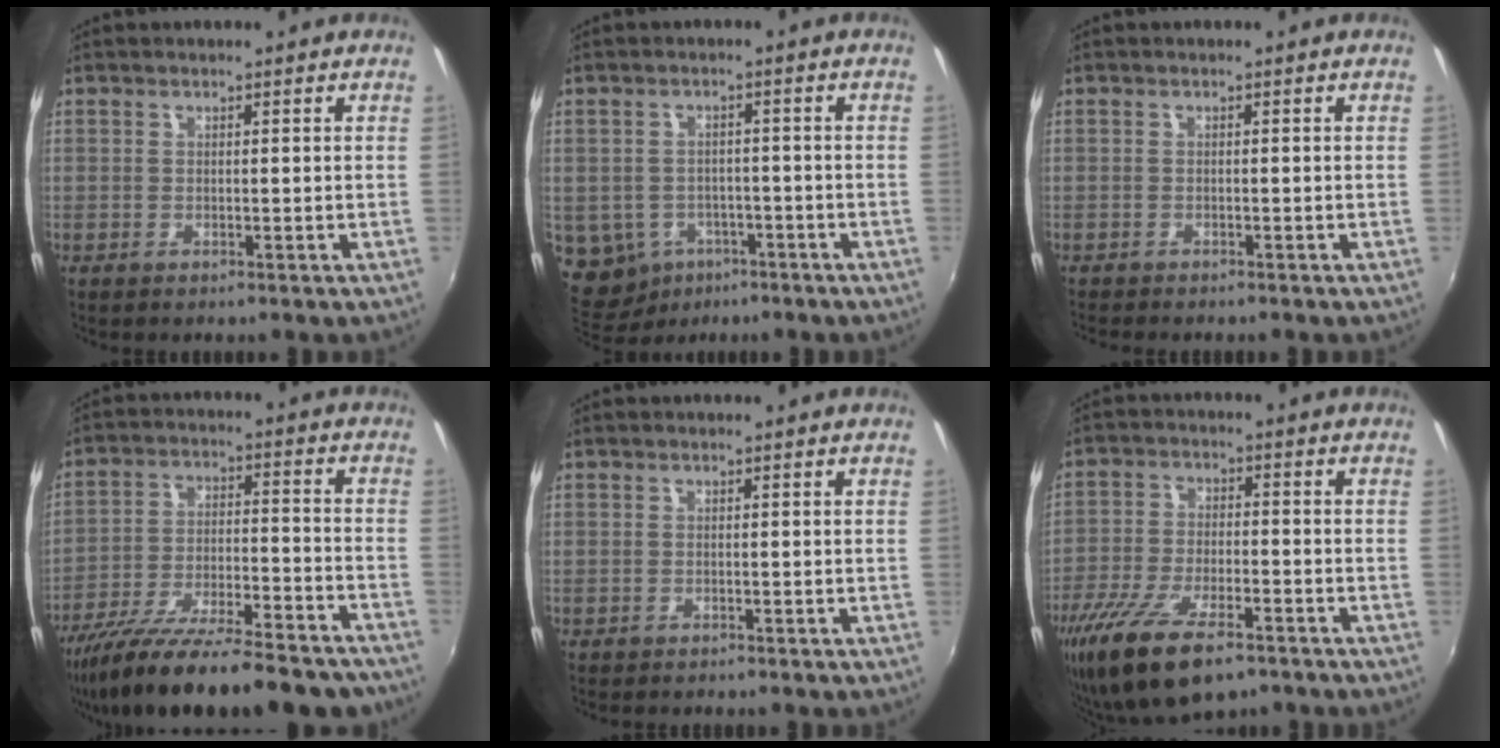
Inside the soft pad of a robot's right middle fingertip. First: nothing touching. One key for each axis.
{"total": 9.8, "fx": -4.4, "fy": 8.0, "fz": 3.4, "tx": -0.115, "ty": -0.009, "tz": -0.052}
{"total": 2.0, "fx": -2.0, "fy": 0.1, "fz": 0.5, "tx": -0.017, "ty": -0.016, "tz": -0.034}
{"total": 25.1, "fx": -20.9, "fy": 5.1, "fz": 13.0, "tx": -0.227, "ty": -0.055, "tz": -0.308}
{"total": 0.6, "fx": -0.6, "fy": -0.1, "fz": -0.1, "tx": -0.001, "ty": -0.003, "tz": -0.010}
{"total": 15.7, "fx": -10.5, "fy": 5.5, "fz": 10.3, "tx": -0.221, "ty": -0.046, "tz": -0.189}